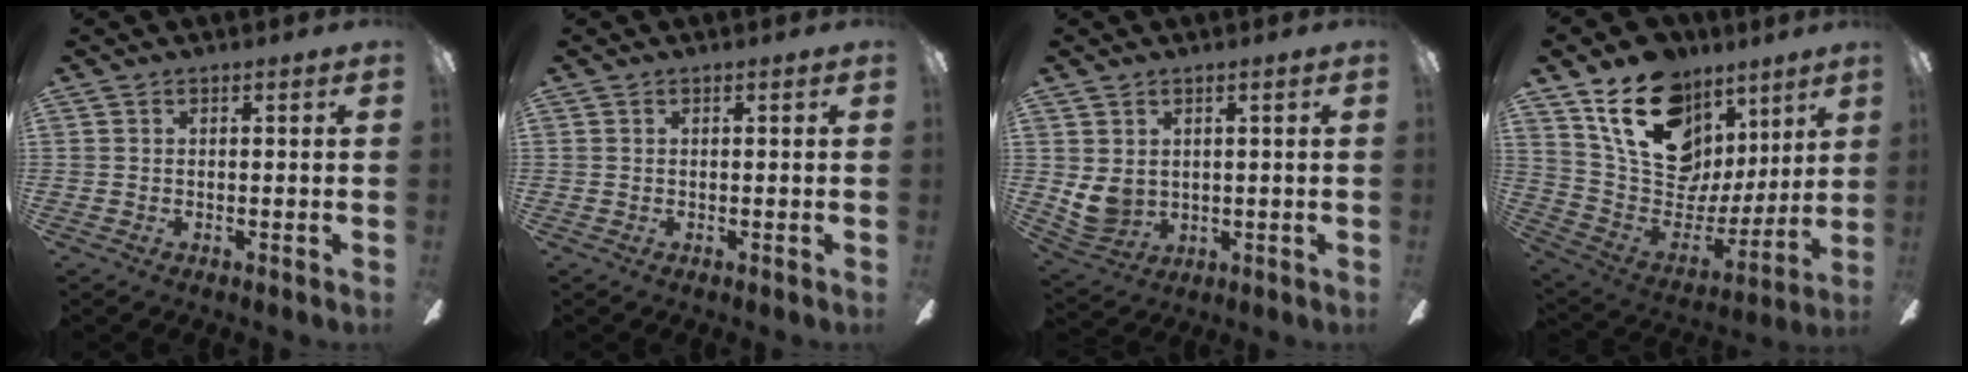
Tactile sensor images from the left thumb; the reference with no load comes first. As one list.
[{"total": 0.0}, {"total": 6.1, "force": [1.8, 4.7, 3.5], "torque": [-0.098, -0.009, 0.034]}, {"total": 21.3, "force": [11.8, 13.9, 11.1], "torque": [-0.183, -0.059, 0.219]}]